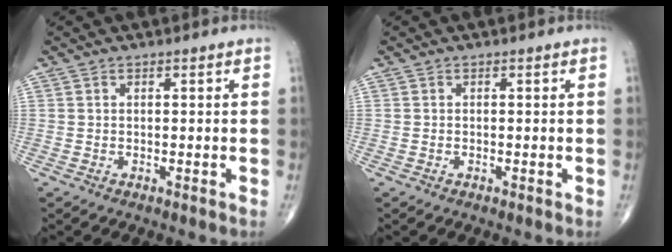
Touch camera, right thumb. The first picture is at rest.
{"total": 0.0}